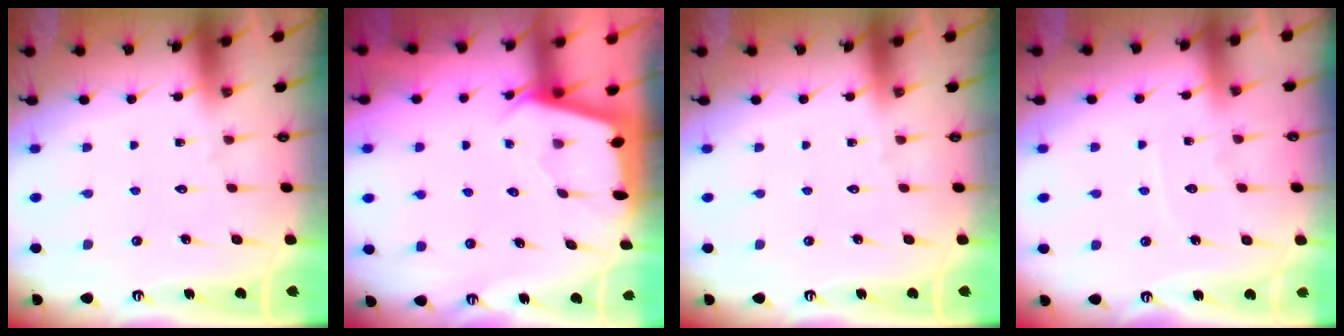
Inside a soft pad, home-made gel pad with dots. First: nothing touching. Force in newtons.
{"total": 2.0, "press": 2.0, "slide": 0.3}
{"total": 0.0}
{"total": 4.5, "press": 4.5, "slide": 0.6}